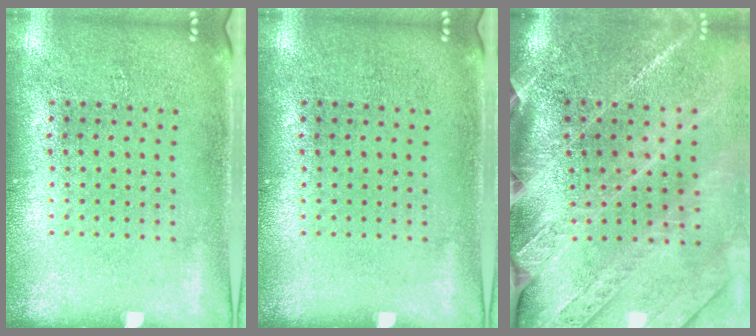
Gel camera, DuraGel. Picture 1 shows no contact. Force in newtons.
{"total": 0.0}
{"total": 3.9, "press": 3.2, "slide": 2.2}